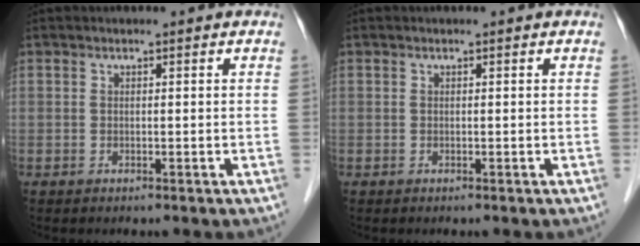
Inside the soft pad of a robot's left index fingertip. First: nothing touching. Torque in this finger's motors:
{"motor_torque": [0.00, 0.00, 0.00, 0.00]}